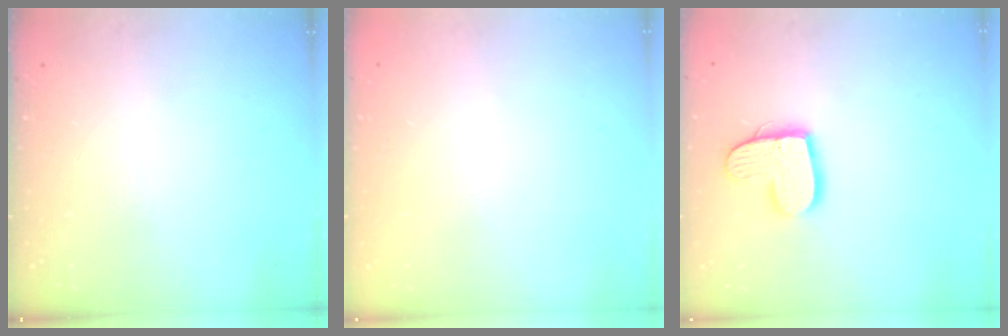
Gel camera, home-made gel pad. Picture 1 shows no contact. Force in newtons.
{"total": 0.0}
{"total": 12.6, "press": 12.6, "slide": 0.8}